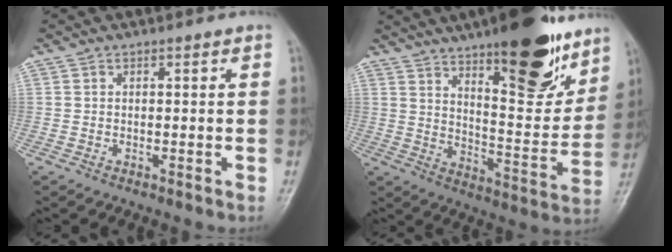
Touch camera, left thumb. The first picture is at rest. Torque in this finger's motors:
{"motor_torque": [2.81, 1.73, 1.62, -1.15, 0.14]}